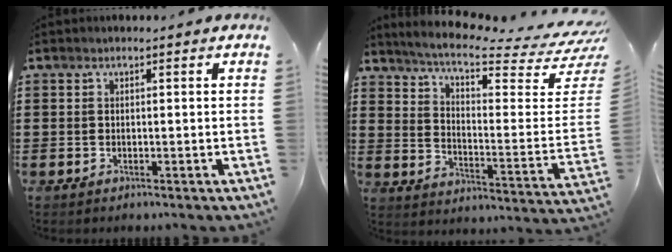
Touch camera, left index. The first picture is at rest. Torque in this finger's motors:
{"motor_torque": [1.20, -0.94, 0.66, 0.10]}